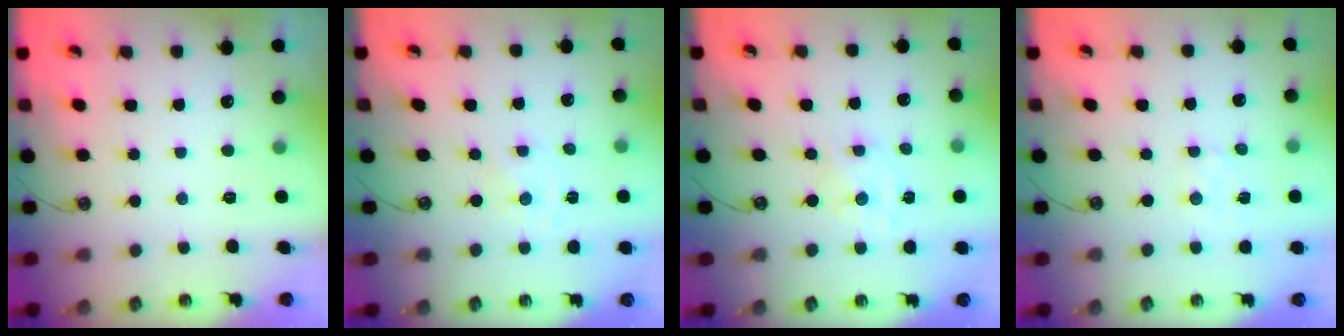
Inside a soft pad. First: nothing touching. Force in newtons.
{"total": 0.0}
{"total": 0.9, "press": 0.8, "slide": 0.1}
{"total": 1.7, "press": 1.7, "slide": 0.3}